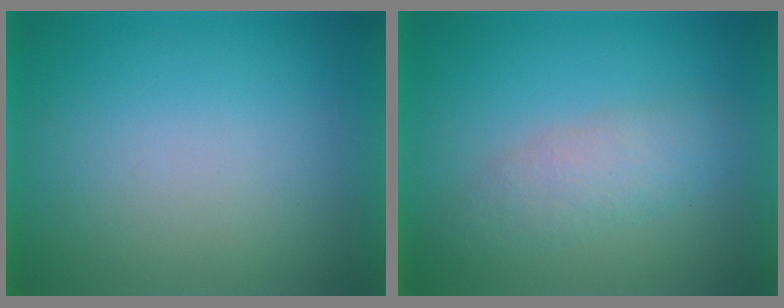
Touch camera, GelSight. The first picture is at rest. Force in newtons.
{"total": 2.8}